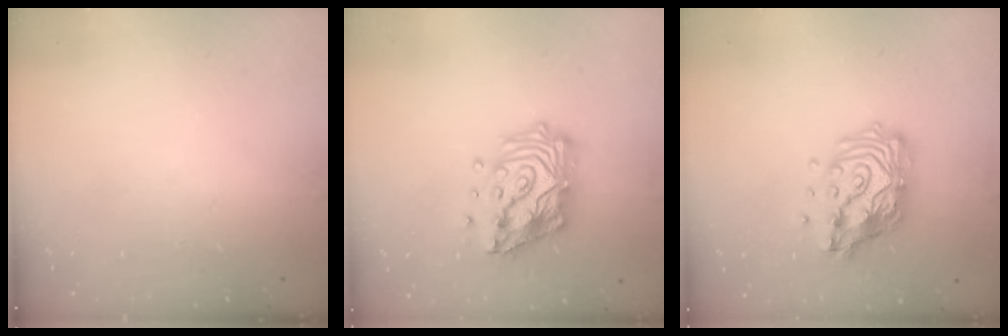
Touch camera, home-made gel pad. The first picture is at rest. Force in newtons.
{"total": 17.5, "press": 17.3, "slide": 2.1}
{"total": 15.3, "press": 15.2, "slide": 1.2}